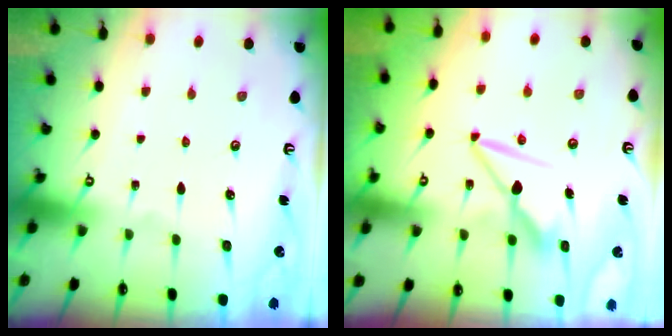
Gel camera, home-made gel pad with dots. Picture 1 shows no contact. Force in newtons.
{"total": 7.9, "press": 7.9, "slide": 0.2}